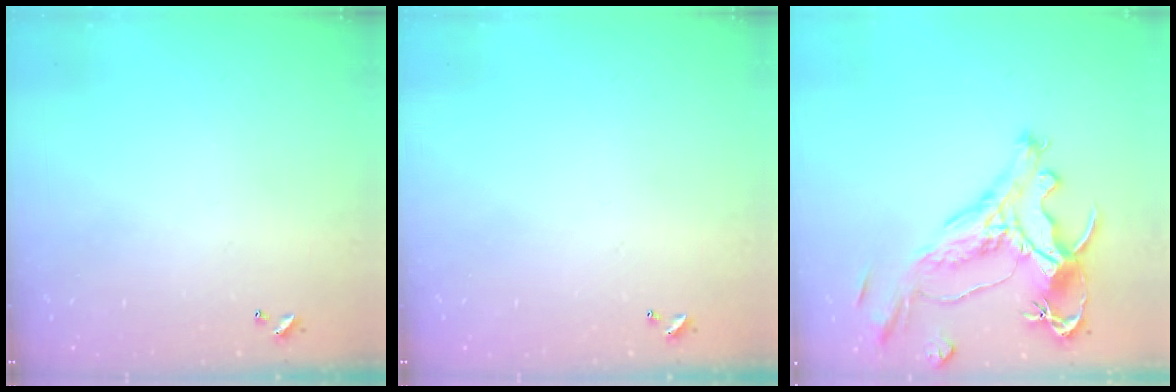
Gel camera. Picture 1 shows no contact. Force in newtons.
{"total": 0.0}
{"total": 2.1, "press": 1.6, "slide": 1.3}